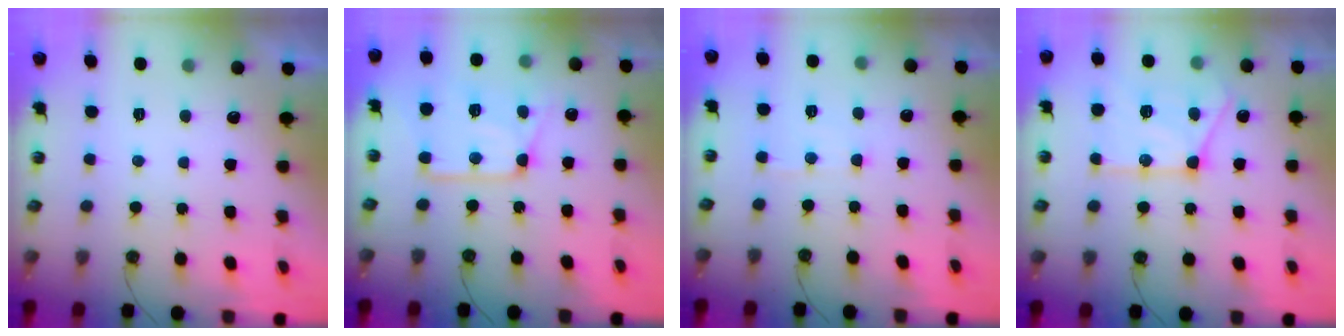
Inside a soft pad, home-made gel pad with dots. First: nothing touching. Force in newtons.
{"total": 13.9, "press": 13.9, "slide": 0.9}
{"total": 5.2, "press": 5.1, "slide": 0.7}
{"total": 17.5, "press": 17.4, "slide": 1.8}